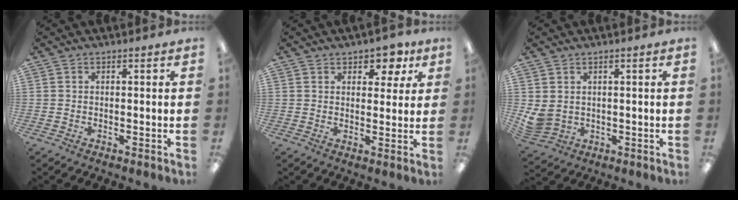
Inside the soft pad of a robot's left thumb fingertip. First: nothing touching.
{"total": 5.6, "force": [3.6, 3.3, 2.6], "torque": [-0.016, -0.017, 0.057]}
{"total": 4.3, "force": [1.7, 3.4, 1.9], "torque": [-0.053, -0.010, 0.034]}